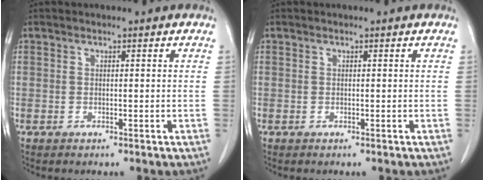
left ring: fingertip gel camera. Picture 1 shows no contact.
{"total": 0.0}